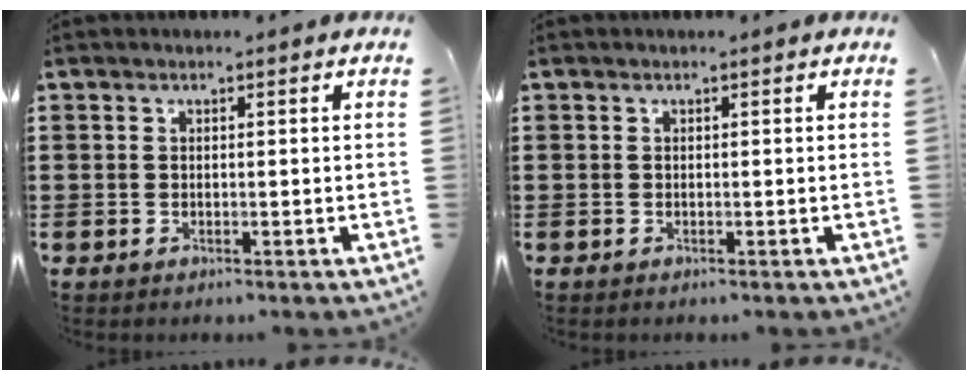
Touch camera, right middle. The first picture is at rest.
{"total": 0.0}